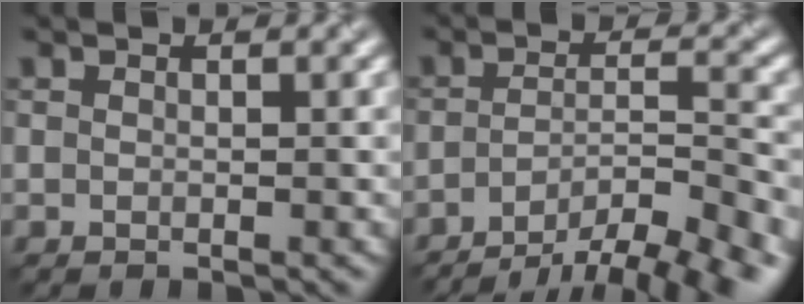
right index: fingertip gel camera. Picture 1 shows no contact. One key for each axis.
{"total": 10.6, "fx": -8.2, "fy": 2.9, "fz": 6.1, "tx": -0.089, "ty": -0.013, "tz": -0.113}